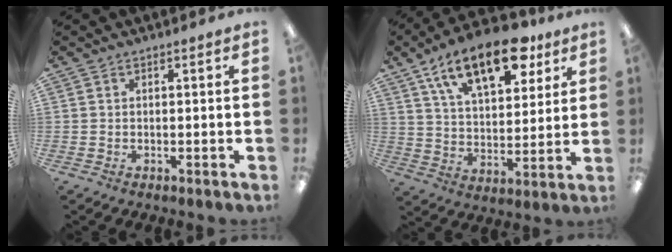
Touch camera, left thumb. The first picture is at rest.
{"total": 19.0, "force": [11.9, 8.8, 11.9], "torque": [-0.187, -0.050, 0.202]}